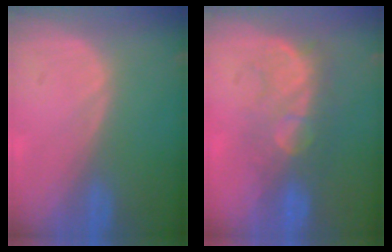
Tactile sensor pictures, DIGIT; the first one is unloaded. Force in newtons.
{"total": 7.9, "press": 7.7, "slide": 1.5}